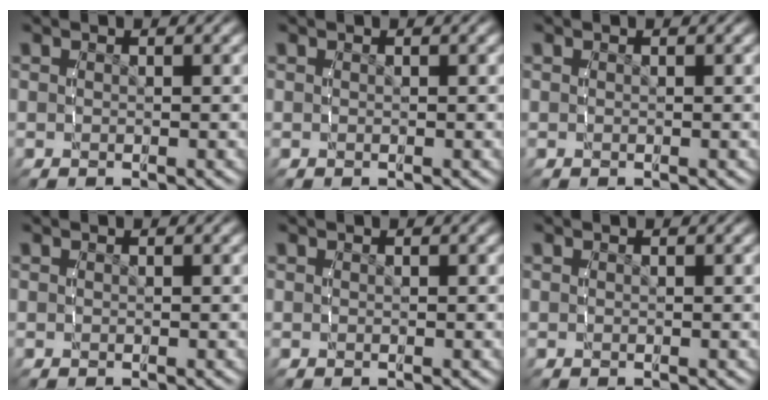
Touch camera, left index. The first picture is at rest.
{"total": 0.0}
{"total": 0.0}
{"total": 0.0}
{"total": 0.0}
{"total": 0.0}